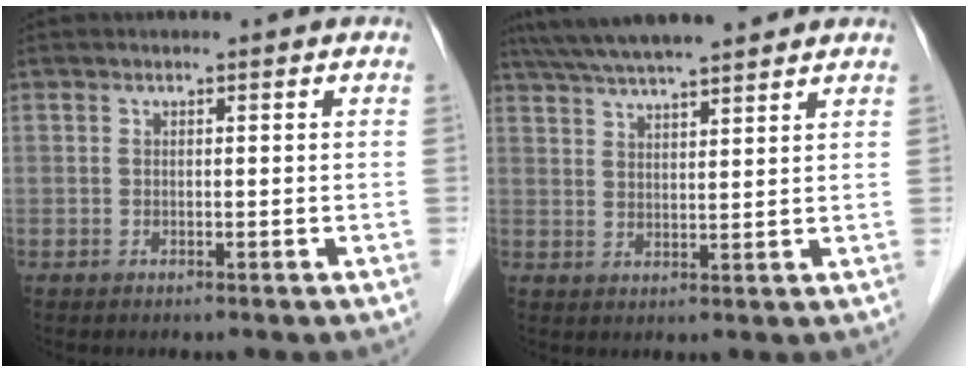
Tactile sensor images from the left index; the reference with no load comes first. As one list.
[{"total": 12.7, "force": [11.2, 1.0, 5.9], "torque": [-0.104, 0.032, 0.176]}]